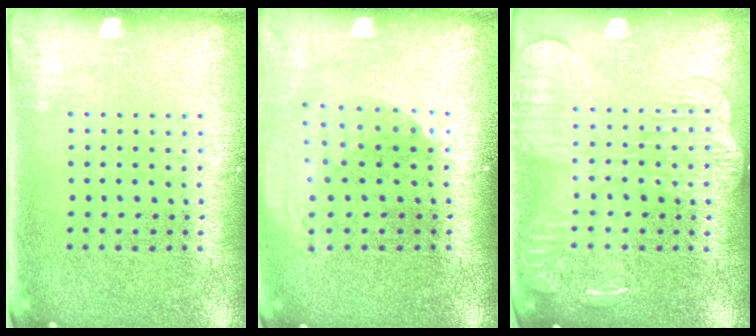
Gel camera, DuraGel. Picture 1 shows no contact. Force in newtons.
{"total": 1.9, "press": 1.5, "slide": 1.2}
{"total": 2.0, "press": 2.0, "slide": 0.4}